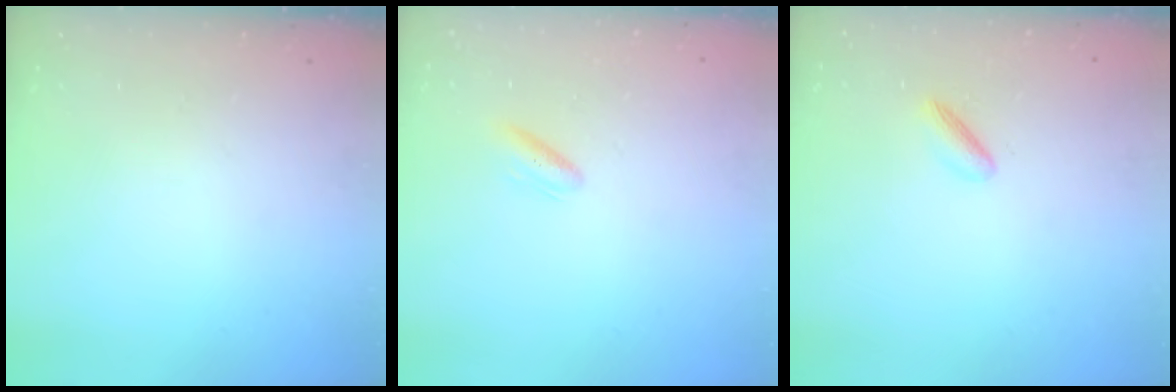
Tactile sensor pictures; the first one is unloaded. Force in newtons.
{"total": 3.3, "press": 3.0, "slide": 1.3}
{"total": 3.2, "press": 3.1, "slide": 0.9}